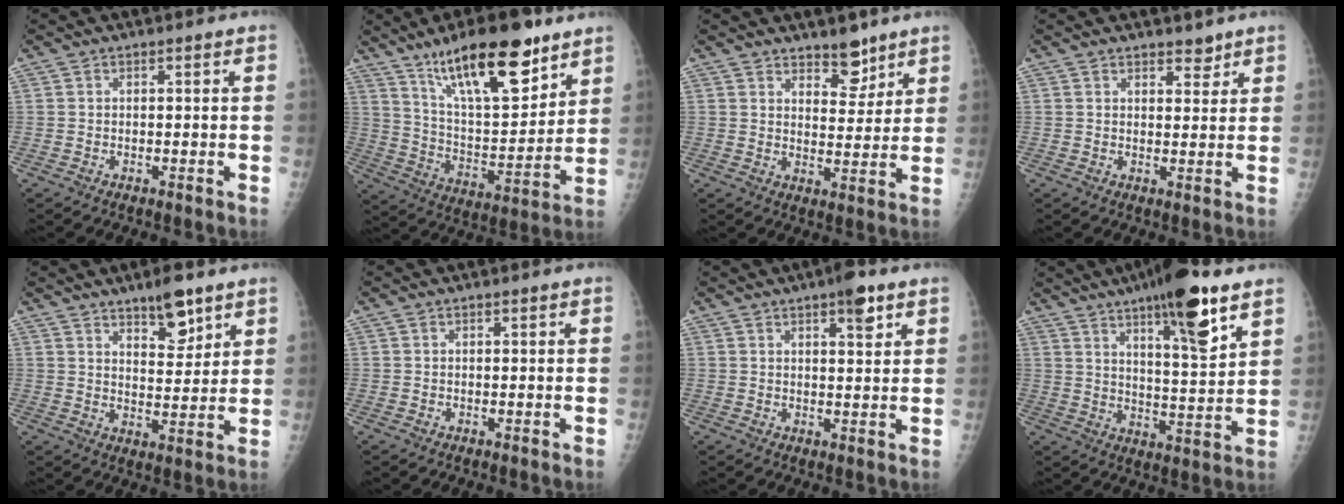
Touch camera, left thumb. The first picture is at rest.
{"total": 20.8, "force": [13.4, 6.8, 14.4], "torque": [-0.199, -0.069, 0.233]}
{"total": 6.1, "force": [4.7, 2.8, 2.7], "torque": [-0.013, -0.036, 0.074]}
{"total": 2.9, "force": [2.3, 1.4, 1.1], "torque": [0.002, -0.016, 0.033]}
{"total": 8.1, "force": [5.5, 2.9, 5.1], "torque": [-0.057, -0.038, 0.086]}
{"total": 0.0}
{"total": 4.9, "force": [2.9, 1.5, 3.7], "torque": [-0.041, -0.013, 0.038]}
{"total": 15.4, "force": [9.1, 3.1, 11.9], "torque": [-0.172, -0.047, 0.144]}